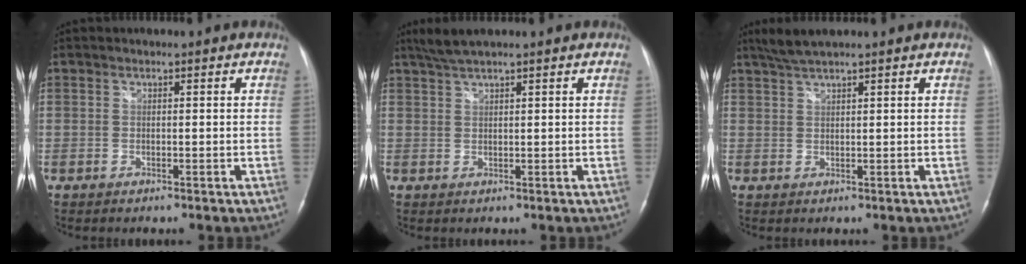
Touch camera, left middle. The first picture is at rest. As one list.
[{"total": 3.4, "force": [2.9, -0.1, 1.8], "torque": [-0.044, 0.012, 0.058]}, {"total": 3.6, "force": [3.1, -0.1, 1.8], "torque": [-0.044, 0.012, 0.061]}]